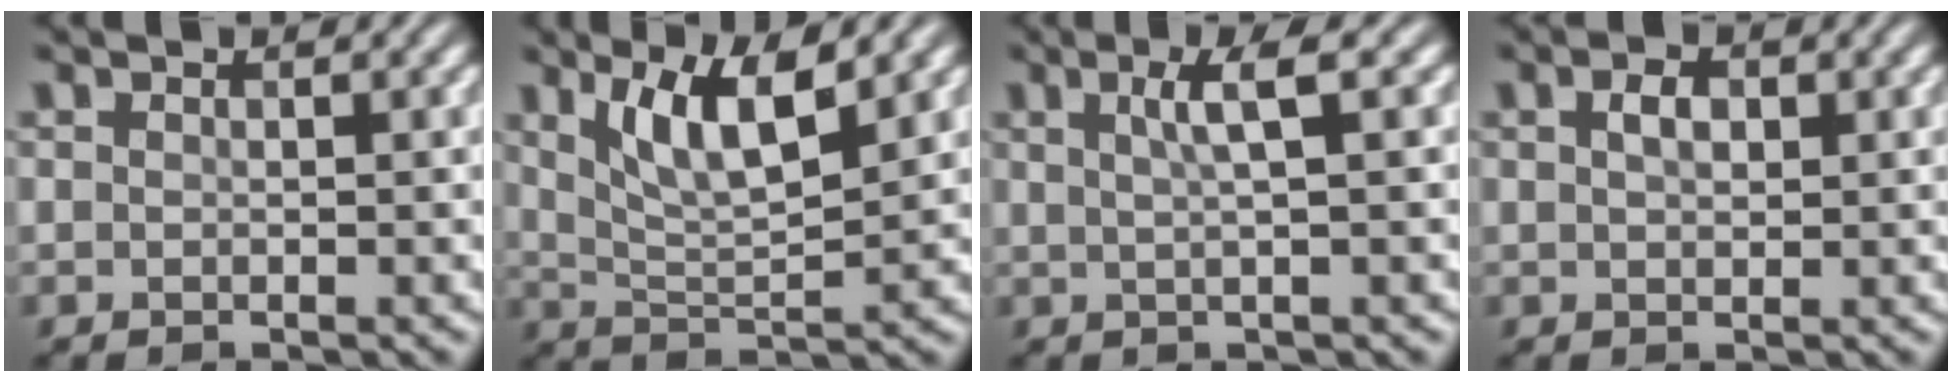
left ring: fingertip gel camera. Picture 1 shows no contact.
{"total": 5.6, "force": [2.9, 1.6, 4.5], "torque": [-0.088, -0.006, 0.053]}
{"total": 3.0, "force": [0.9, 0.6, 2.8], "torque": [-0.041, 0.009, 0.013]}
{"total": 1.8, "force": [0.6, 1.1, 1.3], "torque": [-0.026, 0.003, 0.009]}